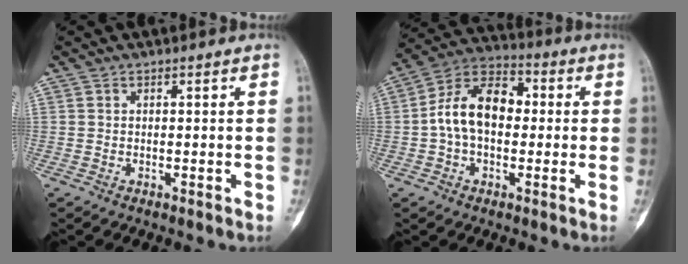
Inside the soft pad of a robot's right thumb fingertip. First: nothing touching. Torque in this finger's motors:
{"motor_torque": [0.22, 0.25, 0.63, -0.59, 0.11]}